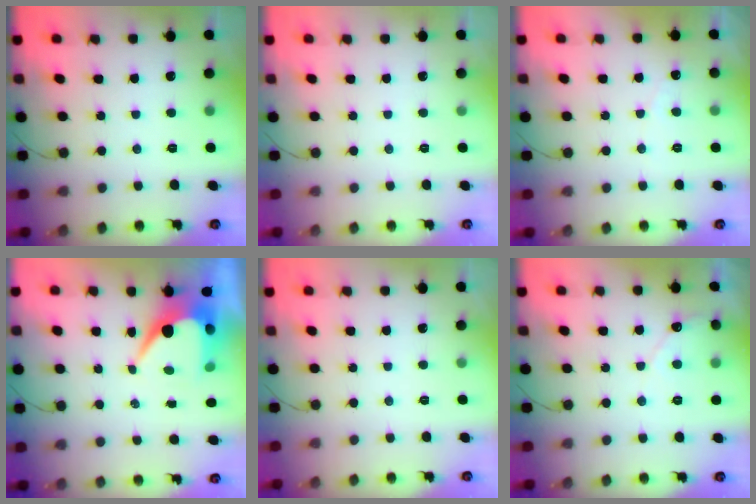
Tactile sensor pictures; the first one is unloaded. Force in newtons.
{"total": 0.0}
{"total": 2.4, "press": 2.4, "slide": 0.2}
{"total": 9.0, "press": 9.0, "slide": 0.9}
{"total": 0.0}
{"total": 4.2, "press": 4.1, "slide": 0.3}